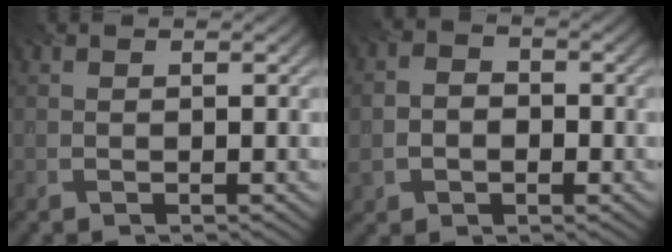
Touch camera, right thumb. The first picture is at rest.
{"total": 4.2, "force": [-1.2, 3.5, 2.1], "torque": [-0.043, -0.010, -0.029]}